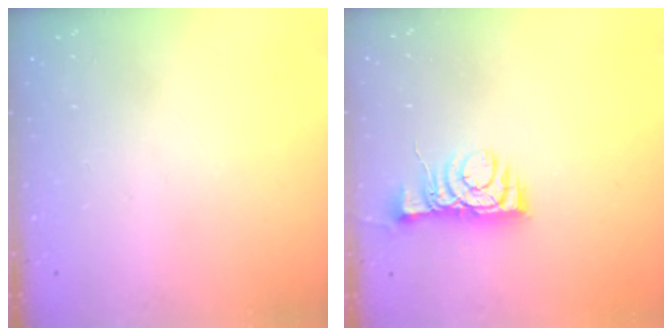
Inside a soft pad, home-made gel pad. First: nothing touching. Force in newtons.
{"total": 7.0, "press": 7.0, "slide": 0.9}